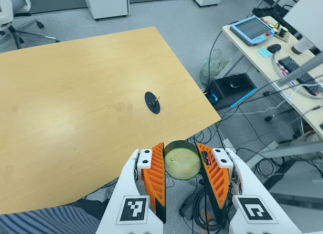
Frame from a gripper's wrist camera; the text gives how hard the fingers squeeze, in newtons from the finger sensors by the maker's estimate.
{"total": 12.1, "left": 12.6, "right": 11.6}